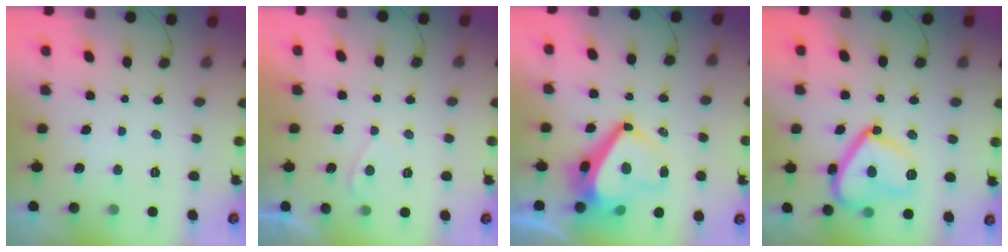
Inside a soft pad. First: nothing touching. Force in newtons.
{"total": 1.2, "press": 1.0, "slide": 0.6}
{"total": 12.9, "press": 12.9, "slide": 1.6}
{"total": 16.4, "press": 16.3, "slide": 1.4}